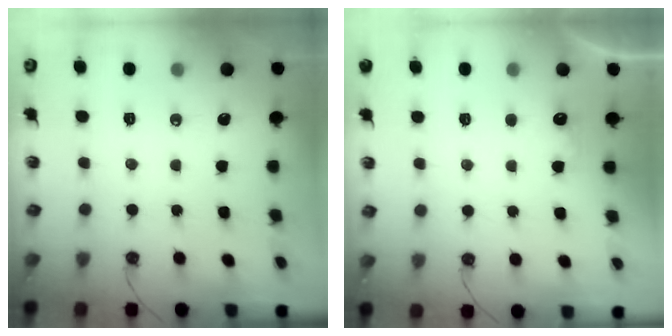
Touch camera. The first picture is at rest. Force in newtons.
{"total": 4.6, "press": 4.5, "slide": 0.9}